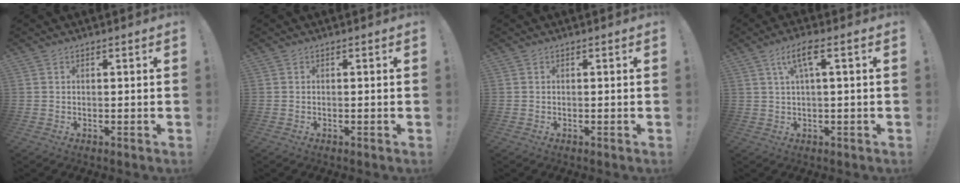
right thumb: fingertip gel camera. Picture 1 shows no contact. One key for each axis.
{"total": 0.0}
{"total": 0.0}
{"total": 6.7, "fx": 1.6, "fy": 1.2, "fz": 6.4, "tx": -0.114, "ty": 0.004, "tz": 0.023}